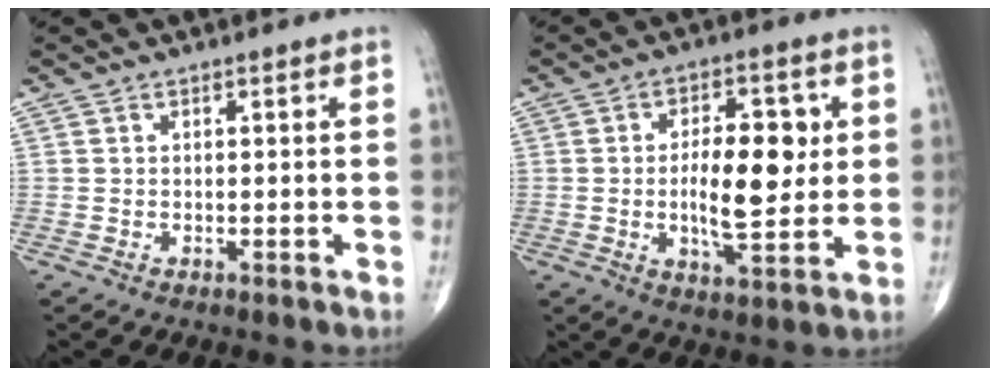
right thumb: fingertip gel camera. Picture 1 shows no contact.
{"total": 12.4, "force": [0.8, 5.3, 11.1], "torque": [-0.153, -0.008, 0.014]}